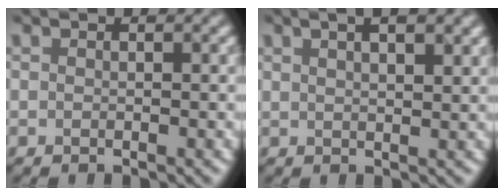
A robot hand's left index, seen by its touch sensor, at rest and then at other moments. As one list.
[{"total": 6.0, "force": [3.6, 2.6, 4.1], "torque": [-0.033, 0.032, 0.027]}]